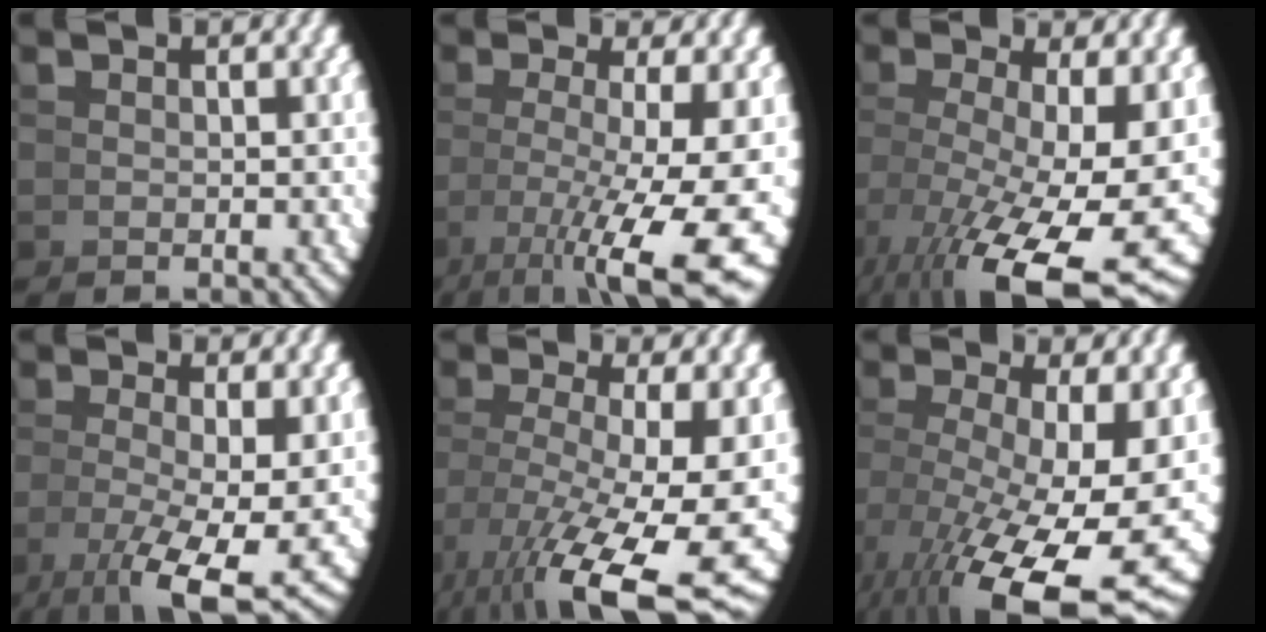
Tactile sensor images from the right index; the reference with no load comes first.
{"total": 10.2, "force": [-1.9, 4.5, 9.0], "torque": [-0.132, -0.037, -0.001]}
{"total": 11.5, "force": [-2.6, 5.6, 9.7], "torque": [-0.167, -0.056, -0.004]}
{"total": 7.0, "force": [-2.8, 2.4, 5.9], "torque": [-0.103, -0.036, -0.024]}
{"total": 11.4, "force": [-2.6, 5.5, 9.7], "torque": [-0.155, -0.050, -0.005]}
{"total": 12.4, "force": [-2.6, 6.4, 10.4], "torque": [-0.173, -0.059, -0.001]}